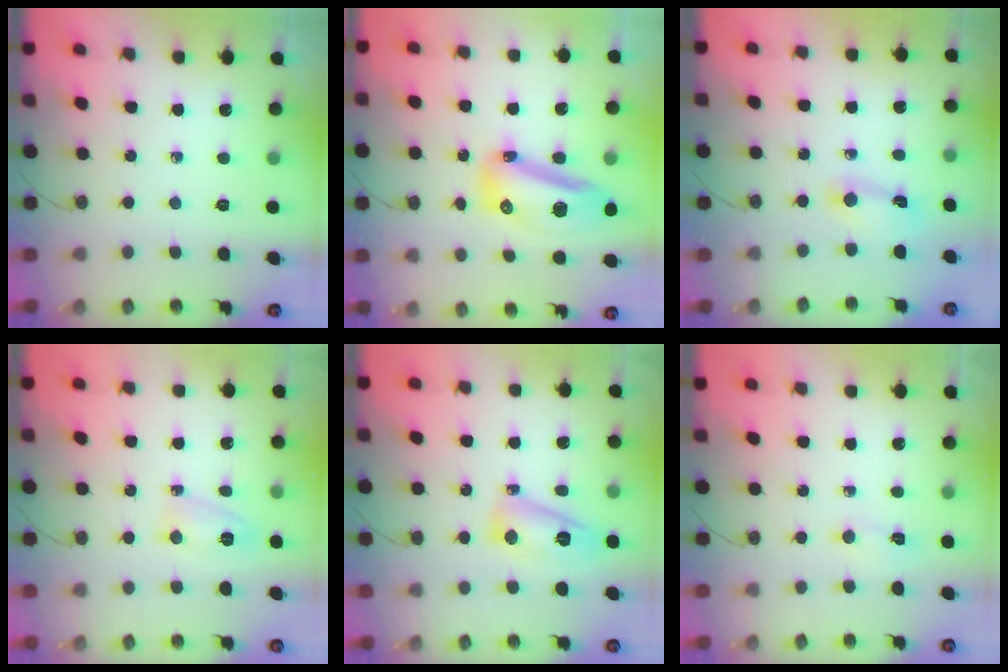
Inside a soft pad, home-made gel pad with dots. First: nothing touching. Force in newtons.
{"total": 17.6, "press": 16.0, "slide": 7.2}
{"total": 2.7, "press": 2.7, "slide": 0.3}
{"total": 4.0, "press": 3.7, "slide": 1.7}
{"total": 10.5, "press": 10.5, "slide": 1.1}
{"total": 2.3, "press": 2.3, "slide": 0.5}